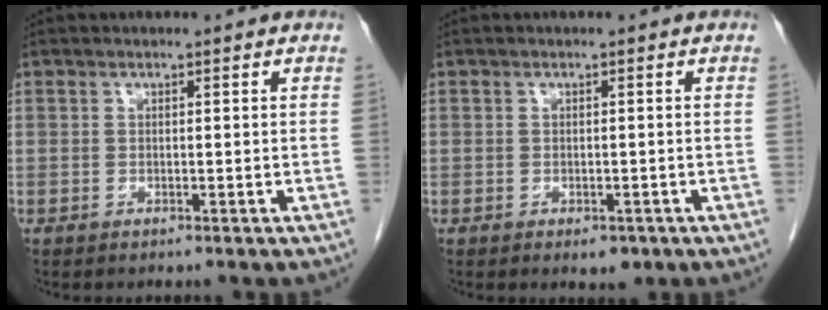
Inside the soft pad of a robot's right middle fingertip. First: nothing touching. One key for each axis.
{"total": 1.9, "fx": -1.1, "fy": 1.0, "fz": 1.2, "tx": -0.013, "ty": -0.002, "tz": -0.005}